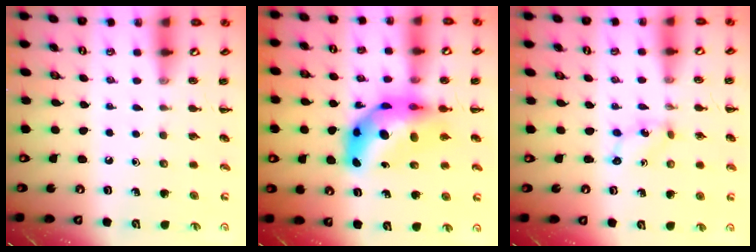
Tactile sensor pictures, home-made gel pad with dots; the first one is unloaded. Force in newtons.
{"total": 11.8, "press": 11.2, "slide": 3.8}
{"total": 1.7, "press": 1.6, "slide": 0.5}